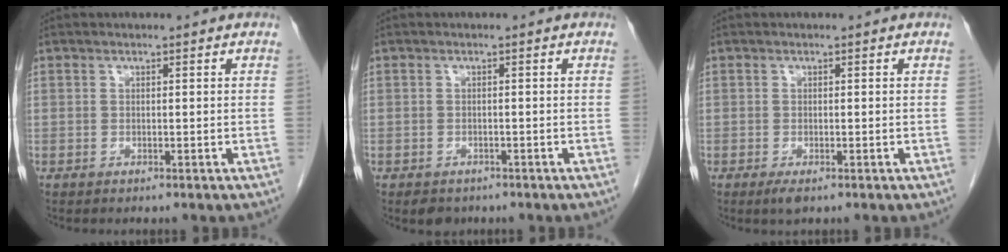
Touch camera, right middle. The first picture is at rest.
{"total": 2.4, "force": [-1.7, 1.5, 0.6], "torque": [-0.011, 0.000, -0.021]}
{"total": 1.6, "force": [-0.9, 0.5, 1.2], "torque": [-0.021, -0.004, -0.012]}